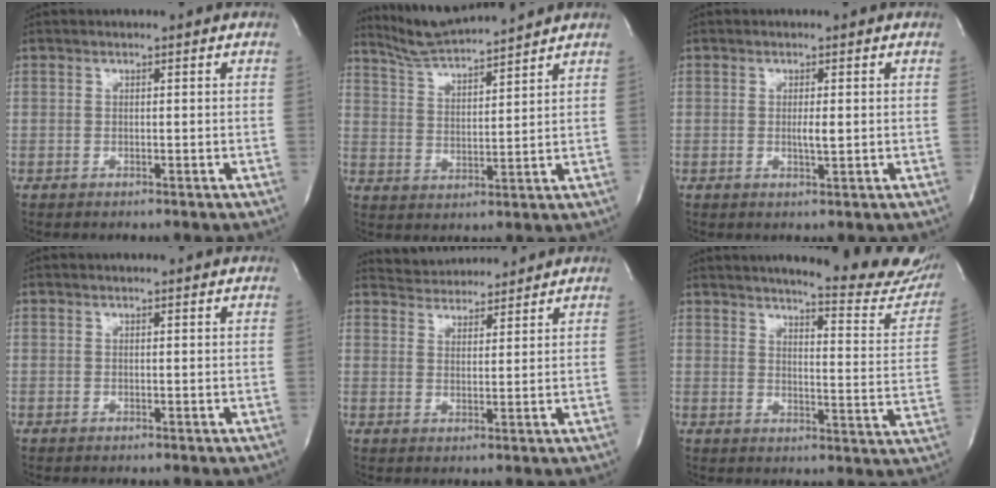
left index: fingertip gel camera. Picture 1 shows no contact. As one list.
[{"total": 10.0, "force": [9.5, -0.5, 3.1], "torque": [-0.066, 0.014, 0.173]}, {"total": 1.7, "force": [0.1, 0.2, 1.7], "torque": [-0.033, -0.002, 0.002]}, {"total": 1.5, "force": [1.4, 0.2, 0.1], "torque": [-0.011, 0.005, 0.013]}, {"total": 7.3, "force": [7.2, 1.4, 0.8], "torque": [-0.016, 0.020, 0.109]}, {"total": 20.5, "force": [18.5, 2.3, 8.7], "torque": [-0.110, -0.084, 0.208]}]